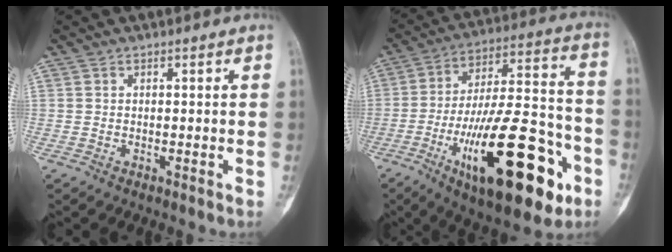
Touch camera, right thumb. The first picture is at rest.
{"total": 28.0, "force": [-11.6, 9.8, 23.5], "torque": [-0.366, 0.052, -0.173]}